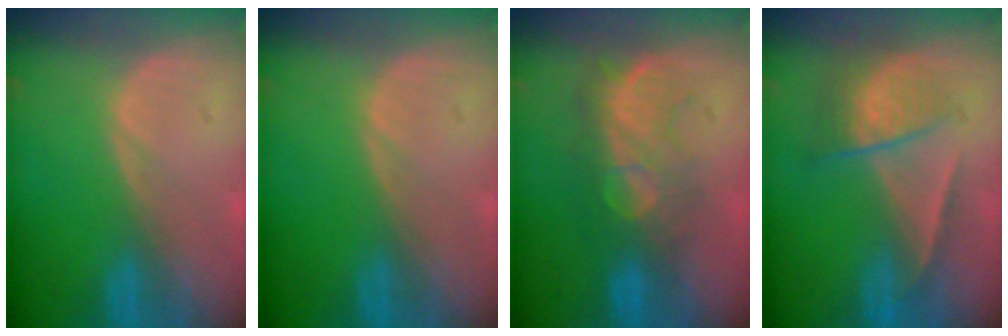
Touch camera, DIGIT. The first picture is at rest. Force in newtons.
{"total": 0.0}
{"total": 8.2, "press": 7.9, "slide": 2.3}
{"total": 6.9, "press": 5.9, "slide": 3.6}